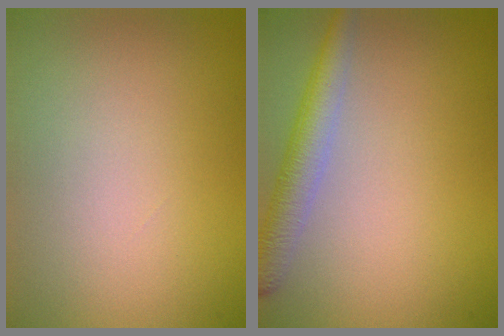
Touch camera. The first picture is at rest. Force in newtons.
{"total": 3.3, "press": 3.3, "slide": 0.2}